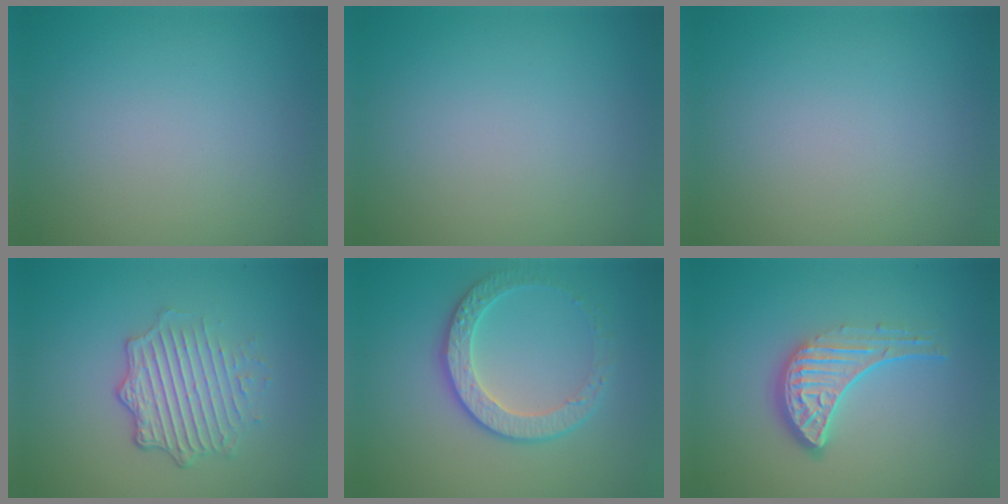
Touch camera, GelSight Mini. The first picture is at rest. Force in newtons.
{"total": 0.0}
{"total": 0.0}
{"total": 5.0, "press": 3.6, "slide": 3.5}
{"total": 3.8, "press": 3.4, "slide": 1.7}
{"total": 4.6, "press": 3.4, "slide": 3.2}